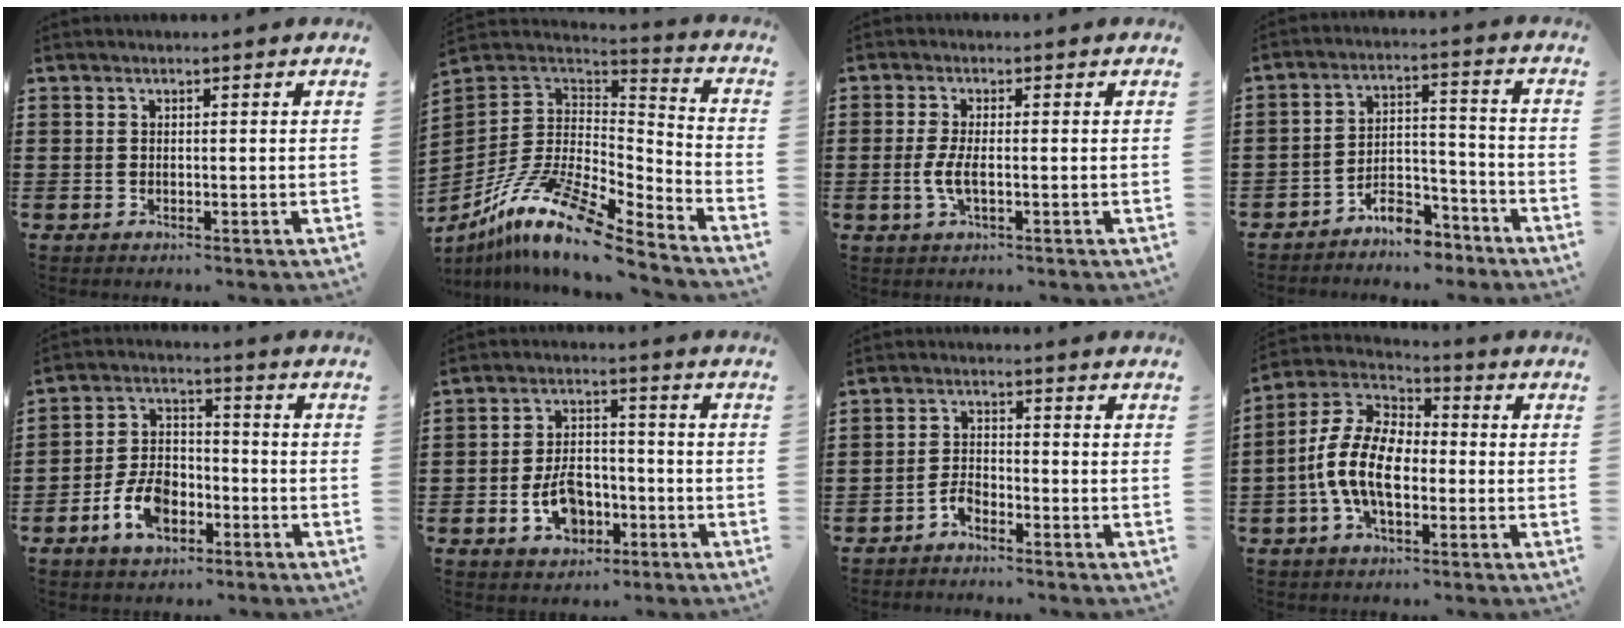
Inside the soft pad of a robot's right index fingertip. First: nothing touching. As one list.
[{"total": 14.4, "force": [-10.0, 3.2, 9.8], "torque": [-0.195, 0.020, -0.191]}, {"total": 3.6, "force": [-0.6, 0.9, 3.4], "torque": [-0.080, -0.007, -0.018]}, {"total": 6.7, "force": [-6.1, 1.9, 2.0], "torque": [-0.030, 0.020, -0.115]}, {"total": 7.7, "force": [-3.6, 4.6, 5.0], "torque": [-0.117, 0.008, -0.071]}, {"total": 7.1, "force": [-2.5, 4.6, 4.8], "torque": [-0.086, 0.001, -0.052]}, {"total": 2.5, "force": [-2.1, 1.0, 1.0], "torque": [-0.023, 0.009, -0.043]}, {"total": 10.4, "force": [-2.2, 5.8, 8.3], "torque": [-0.205, 0.002, -0.049]}]